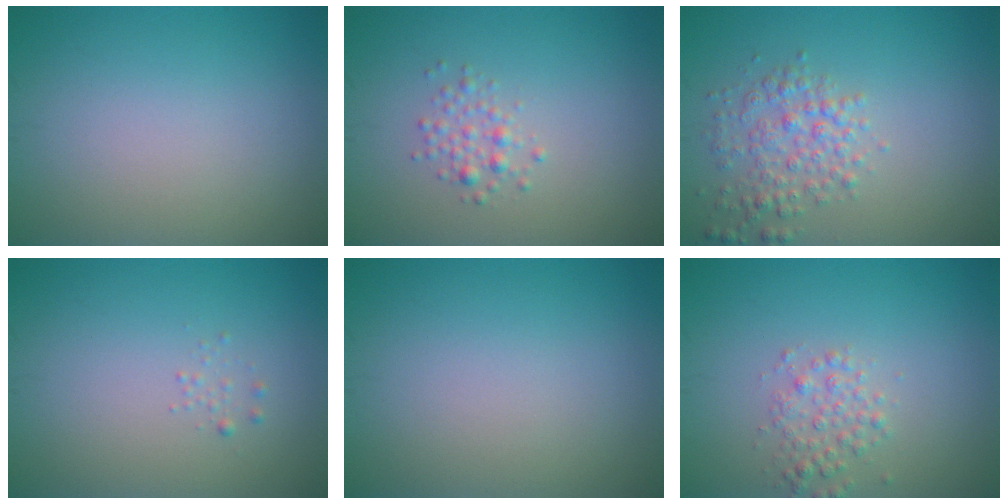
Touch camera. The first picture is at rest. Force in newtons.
{"total": 1.5, "press": 1.5, "slide": 0.0}
{"total": 3.1, "press": 3.1, "slide": 0.1}
{"total": 0.6, "press": 0.6, "slide": 0.0}
{"total": 0.0}
{"total": 2.1, "press": 2.1, "slide": 0.0}